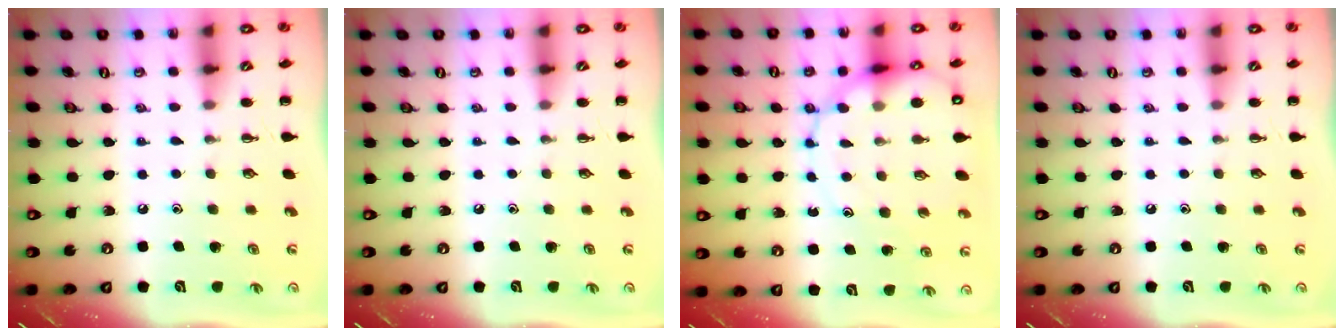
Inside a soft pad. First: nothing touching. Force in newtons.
{"total": 0.0}
{"total": 13.6, "press": 13.1, "slide": 3.4}
{"total": 0.0}